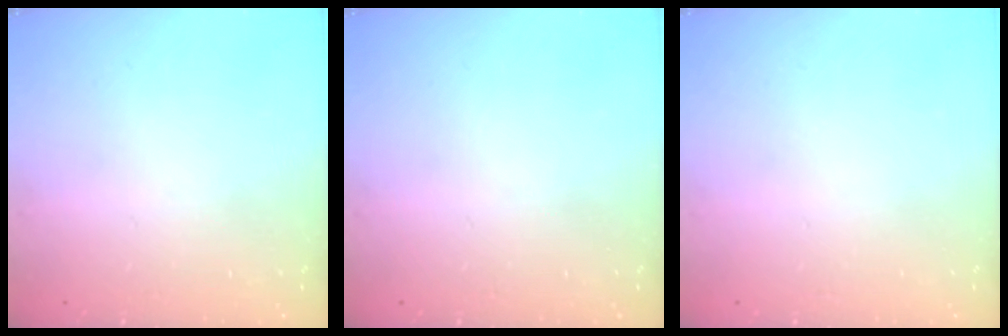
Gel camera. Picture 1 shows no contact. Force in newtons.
{"total": 0.0}
{"total": 0.0}